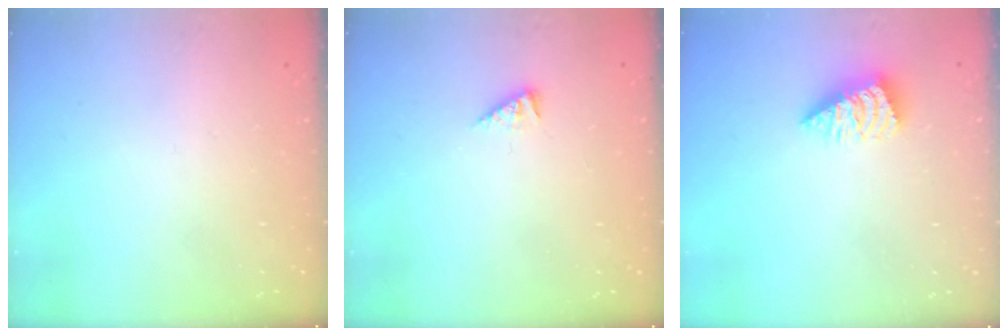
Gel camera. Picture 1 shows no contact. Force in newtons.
{"total": 1.7, "press": 1.7, "slide": 0.3}
{"total": 2.6, "press": 2.5, "slide": 0.3}